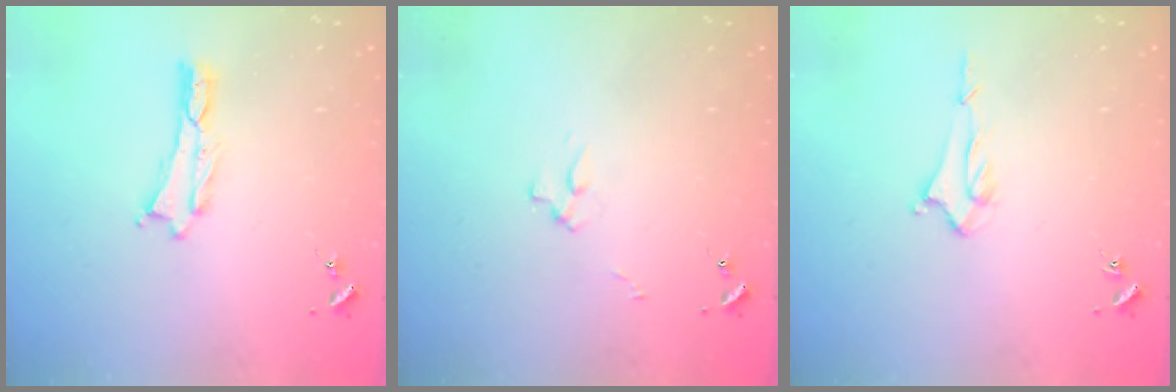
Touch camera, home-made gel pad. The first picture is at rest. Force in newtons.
{"total": 2.5, "press": 2.5, "slide": 0.3}
{"total": 1.7, "press": 1.6, "slide": 0.4}